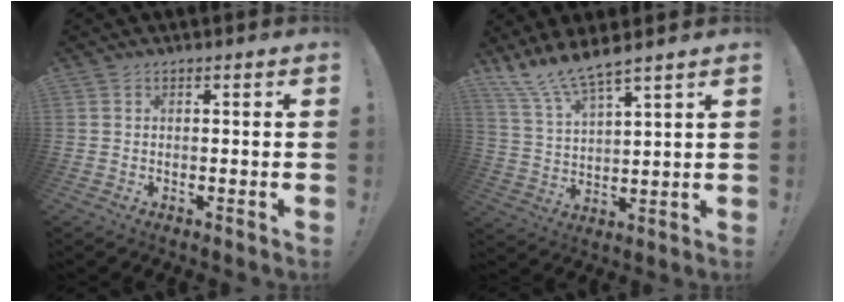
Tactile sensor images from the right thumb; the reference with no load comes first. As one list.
[{"total": 9.3, "force": [8.5, 0.2, 3.6], "torque": [-0.082, -0.056, 0.152]}]